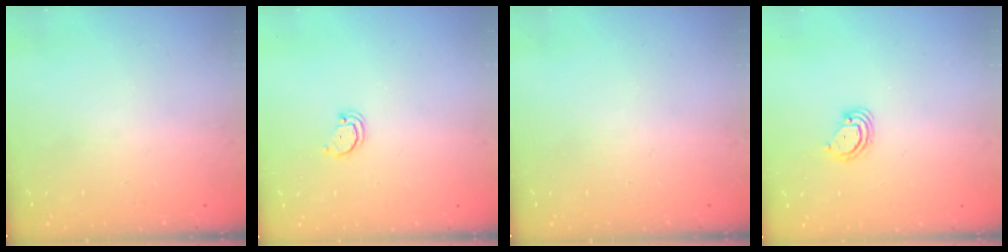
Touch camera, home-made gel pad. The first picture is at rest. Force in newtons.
{"total": 2.1, "press": 2.1, "slide": 0.2}
{"total": 0.0}
{"total": 3.8, "press": 3.8, "slide": 0.3}